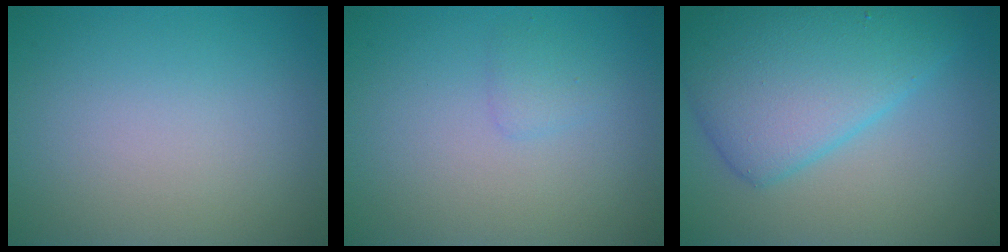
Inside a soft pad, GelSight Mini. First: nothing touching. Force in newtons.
{"total": 0.9, "press": 0.9, "slide": 0.2}
{"total": 7.8, "press": 7.8, "slide": 0.0}